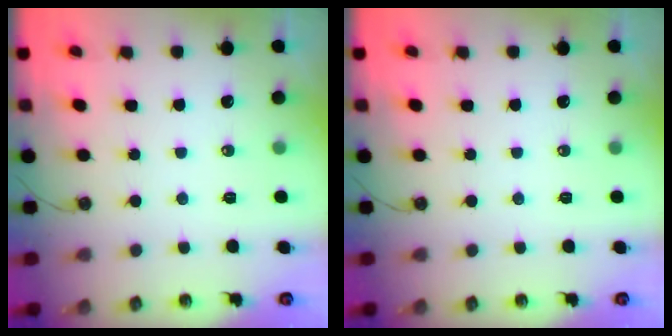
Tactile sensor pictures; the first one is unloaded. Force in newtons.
{"total": 0.0}